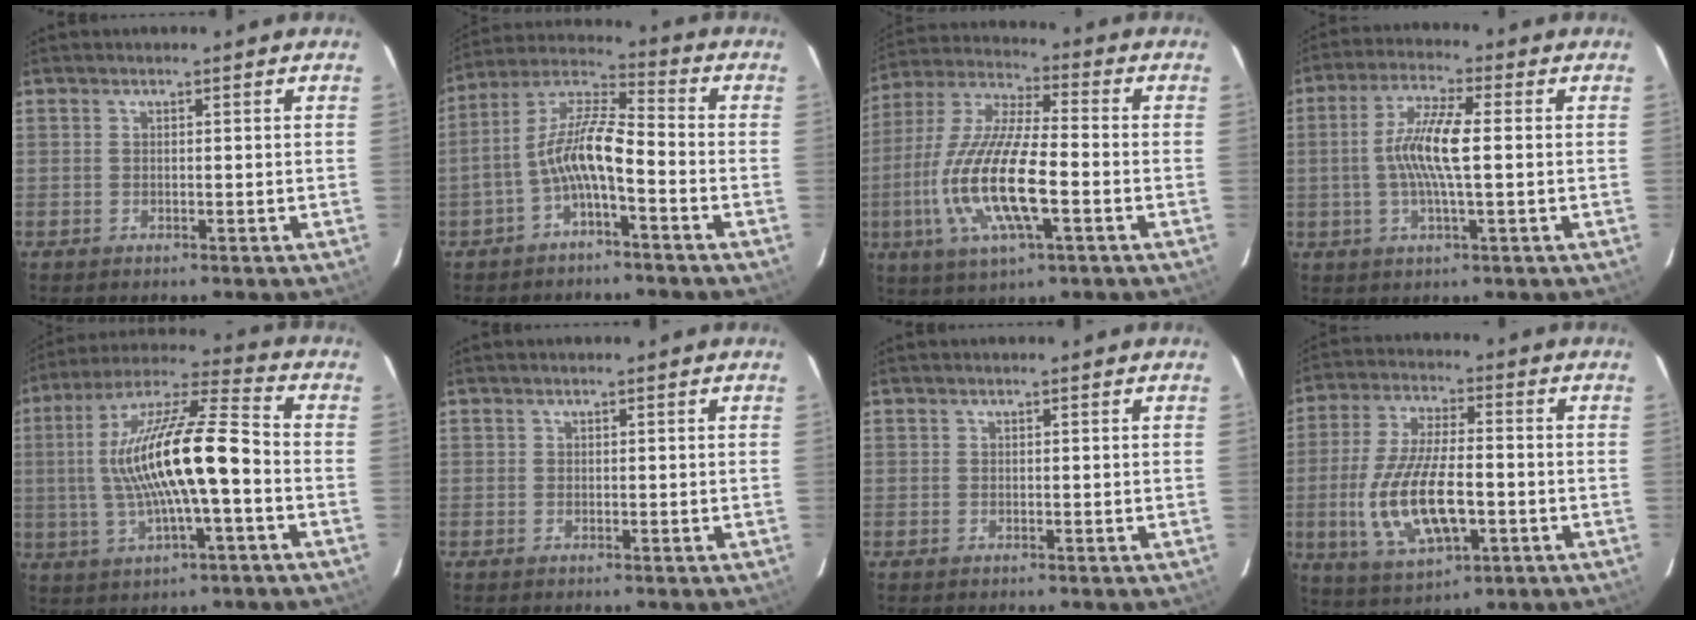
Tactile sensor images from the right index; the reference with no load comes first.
{"total": 9.6, "force": [-3.6, 2.4, 8.6], "torque": [-0.189, 0.016, -0.070]}
{"total": 17.8, "force": [-4.6, 5.0, 16.4], "torque": [-0.342, -0.014, -0.089]}
{"total": 9.5, "force": [-0.1, 1.5, 9.4], "torque": [-0.183, 0.005, -0.004]}
{"total": 17.6, "force": [-1.8, 3.2, 17.2], "torque": [-0.324, 0.014, -0.033]}
{"total": 0.0}
{"total": 0.0}
{"total": 15.5, "force": [-3.4, 6.3, 13.7], "torque": [-0.285, -0.013, -0.053]}